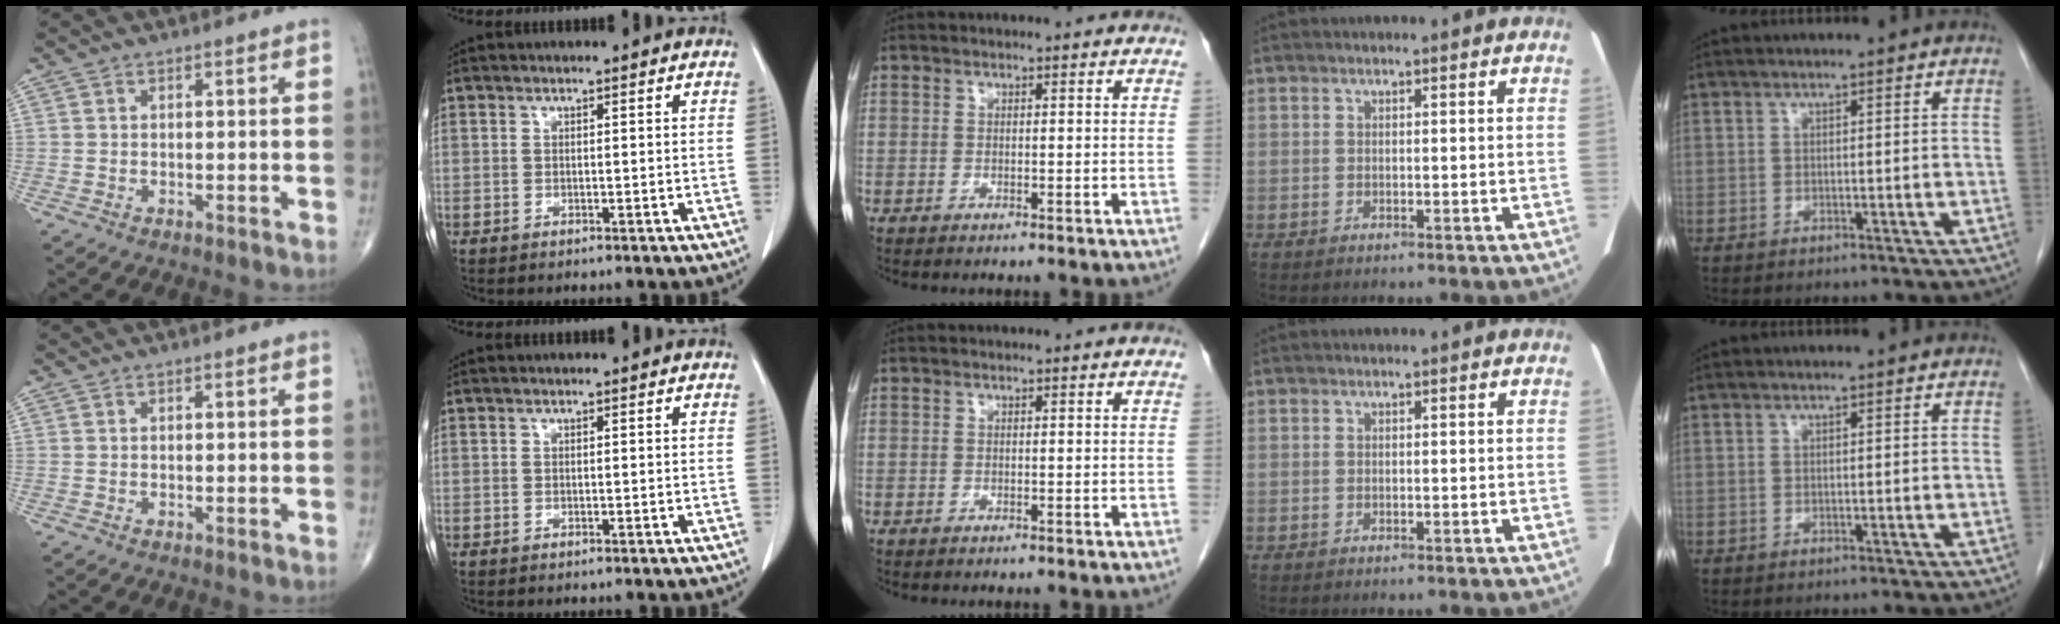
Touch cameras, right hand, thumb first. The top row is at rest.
{}